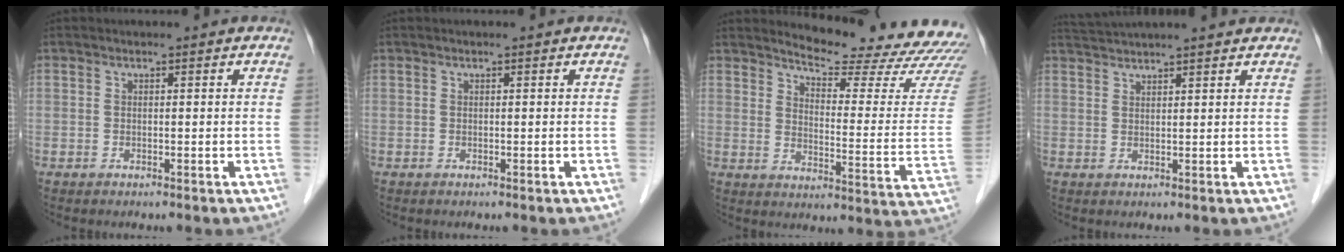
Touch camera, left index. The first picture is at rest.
{"total": 0.0}
{"total": 19.8, "force": [19.2, 1.3, 4.9], "torque": [-0.065, -0.119, 0.223]}
{"total": 9.2, "force": [8.5, -0.3, 3.4], "torque": [-0.060, 0.032, 0.123]}